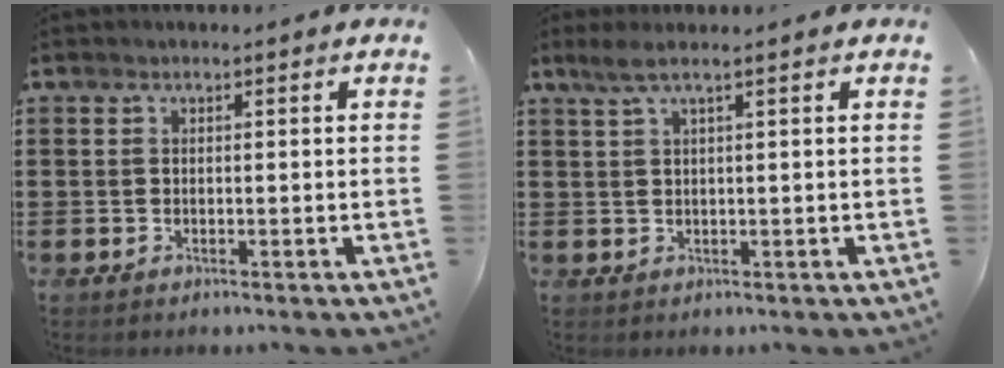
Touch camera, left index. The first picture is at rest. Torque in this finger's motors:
{"motor_torque": [0.13, -0.04, 0.07, 0.01]}